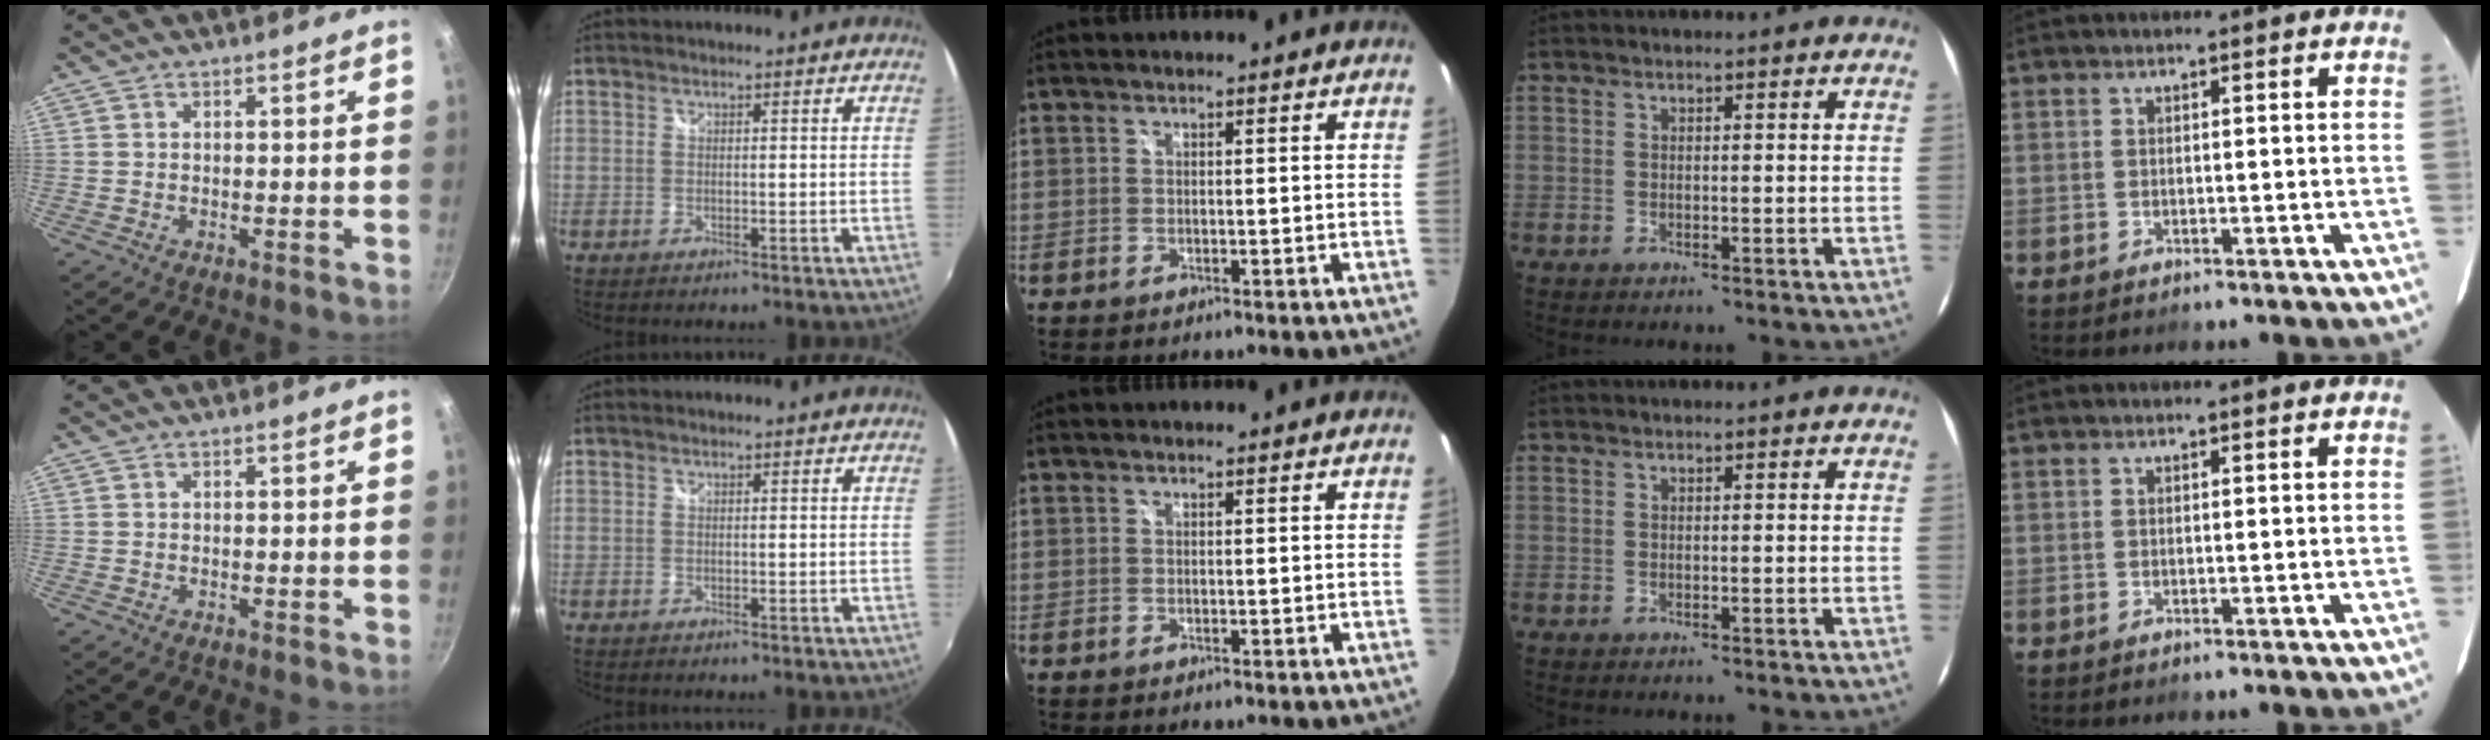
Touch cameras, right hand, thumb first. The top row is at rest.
{}